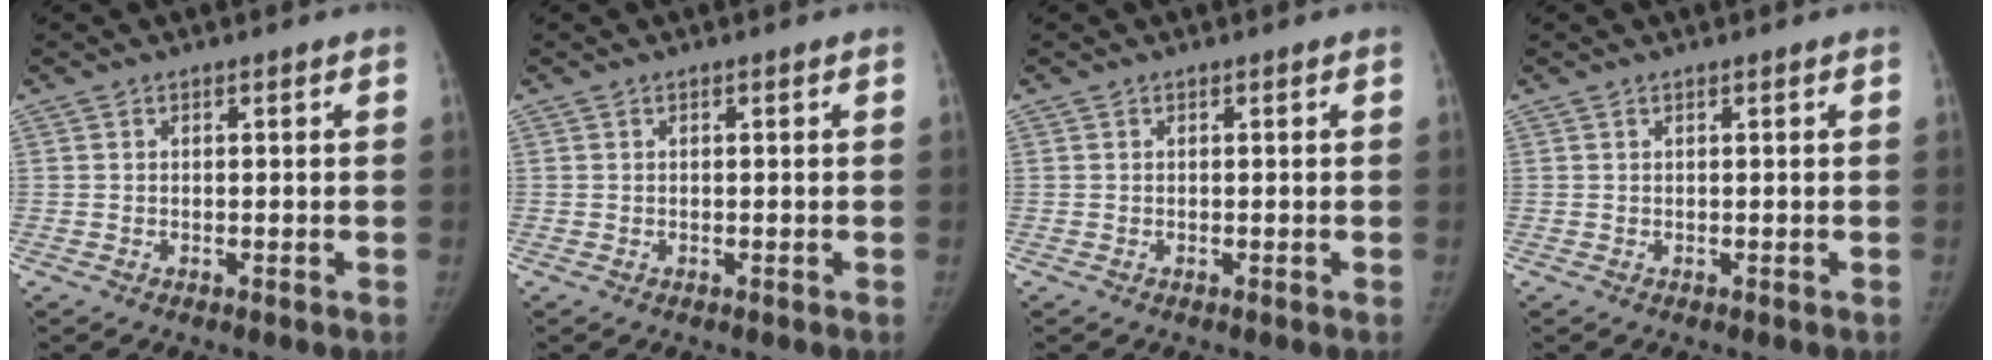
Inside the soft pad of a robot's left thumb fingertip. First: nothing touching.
{"total": 0.0}
{"total": 0.0}
{"total": 0.0}